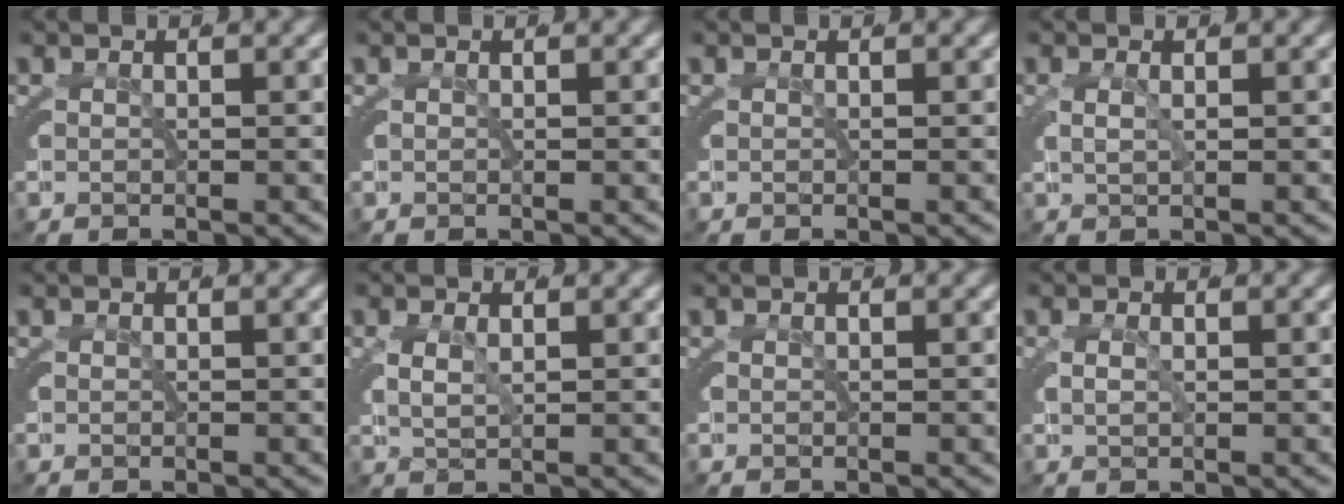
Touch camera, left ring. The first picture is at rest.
{"total": 0.0}
{"total": 0.0}
{"total": 0.0}
{"total": 0.0}
{"total": 0.8, "force": [0.1, 0.7, 0.3], "torque": [-0.013, -0.004, 0.003]}
{"total": 0.0}
{"total": 0.0}